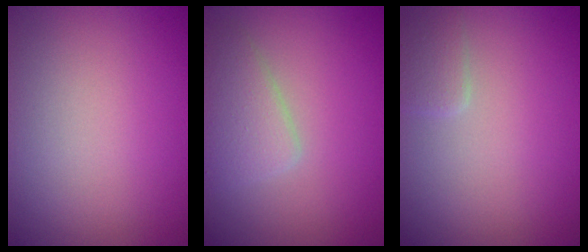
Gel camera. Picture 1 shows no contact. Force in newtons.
{"total": 2.8, "press": 2.8, "slide": 0.2}
{"total": 1.4, "press": 1.4, "slide": 0.1}